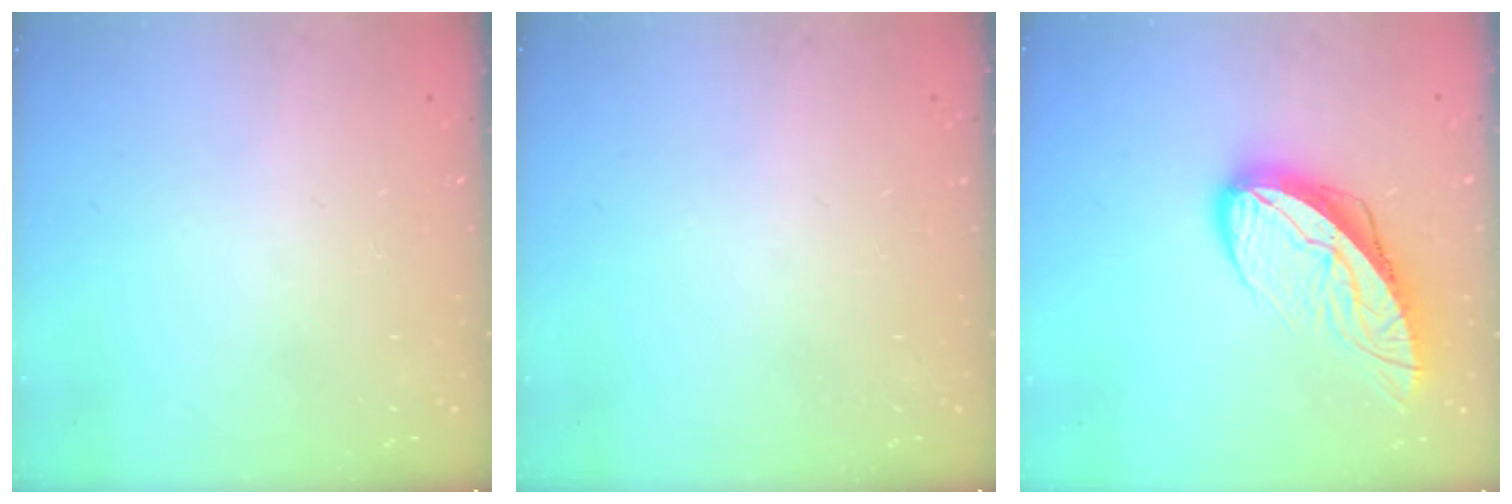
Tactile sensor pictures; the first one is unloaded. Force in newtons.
{"total": 0.0}
{"total": 11.5, "press": 11.4, "slide": 1.5}